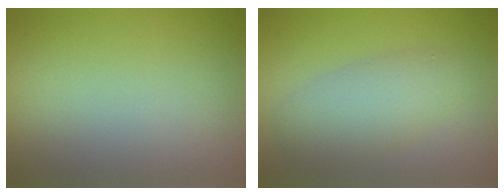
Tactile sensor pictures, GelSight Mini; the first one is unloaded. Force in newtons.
{"total": 4.5, "press": 4.5, "slide": 0.2}